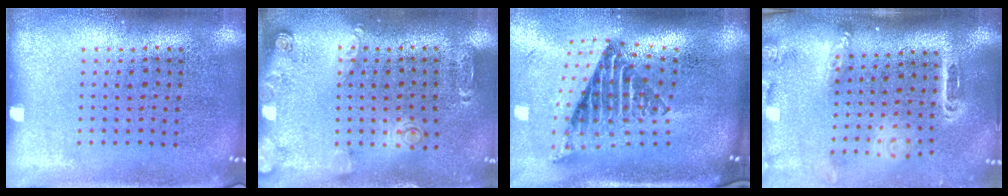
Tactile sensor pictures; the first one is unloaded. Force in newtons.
{"total": 1.5, "press": 1.4, "slide": 0.6}
{"total": 2.8, "press": 1.7, "slide": 2.2}
{"total": 2.6, "press": 1.8, "slide": 1.8}